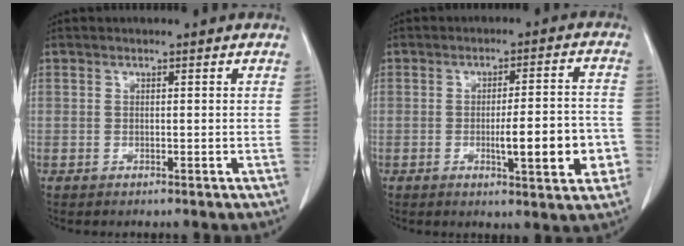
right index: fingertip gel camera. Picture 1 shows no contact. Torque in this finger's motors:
{"motor_torque": [0.61, -0.15, 0.26, 0.06]}